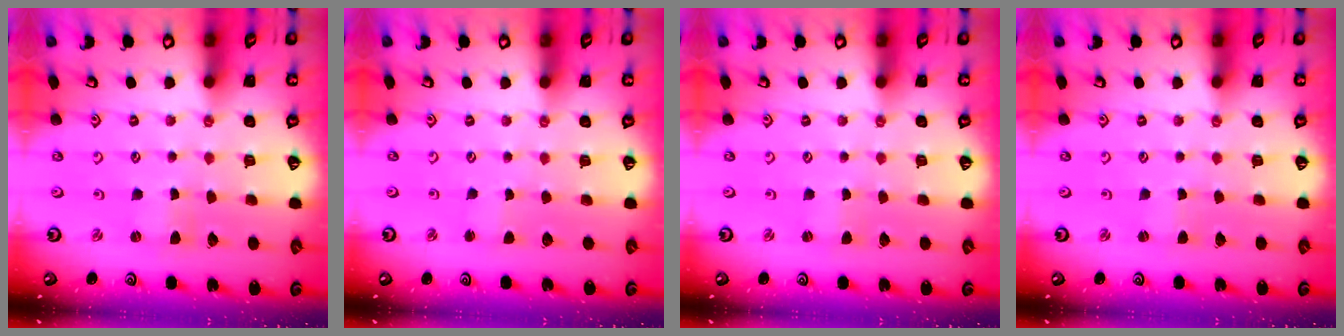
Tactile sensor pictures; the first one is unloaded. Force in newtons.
{"total": 1.3, "press": 1.2, "slide": 0.1}
{"total": 0.6, "press": 0.6, "slide": 0.0}
{"total": 0.8, "press": 0.8, "slide": 0.2}